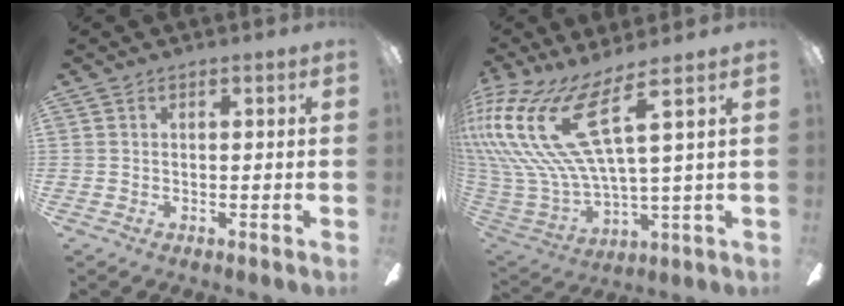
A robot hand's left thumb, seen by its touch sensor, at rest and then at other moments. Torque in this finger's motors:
{"motor_torque": [2.05, 2.04, 1.38, -1.39, 0.32]}